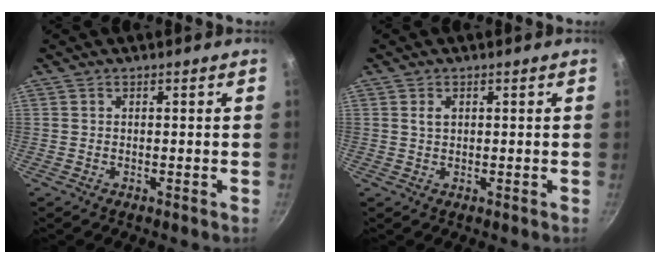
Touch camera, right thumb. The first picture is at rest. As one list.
[{"total": 1.6, "force": [0.5, 1.1, 1.1], "torque": [-0.016, 0.001, 0.010]}]